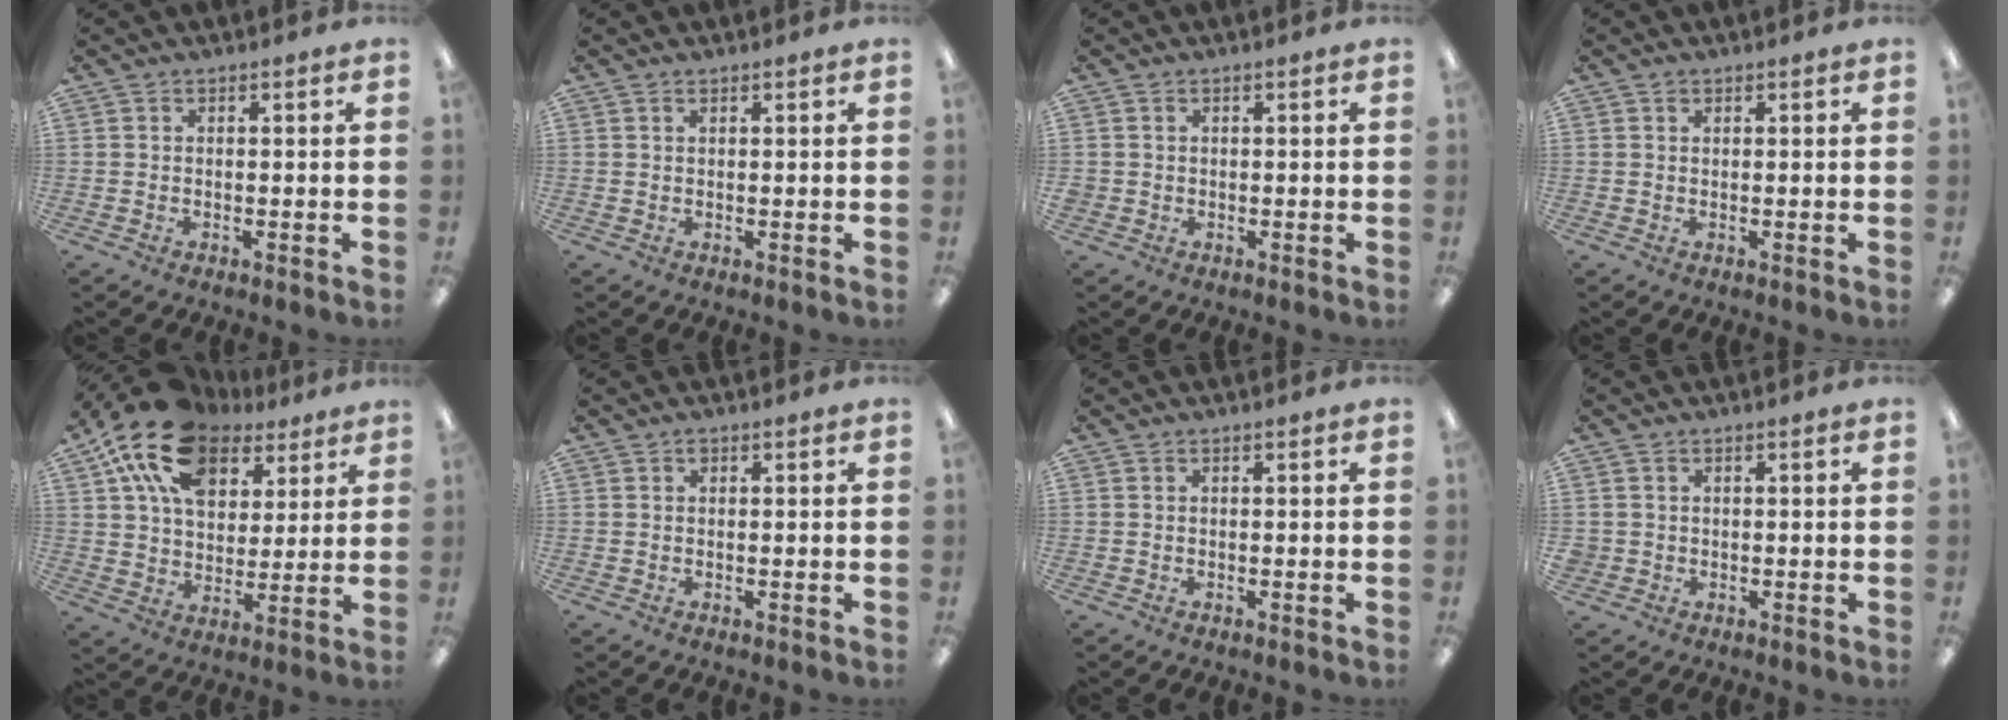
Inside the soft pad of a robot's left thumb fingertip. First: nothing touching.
{"total": 0.7, "force": [0.5, 0.3, 0.3], "torque": [-0.008, 0.001, 0.010]}
{"total": 1.0, "force": [0.1, 1.0, 0.1], "torque": [-0.002, 0.005, -0.001]}
{"total": 0.8, "force": [0.5, 0.5, 0.3], "torque": [-0.007, 0.002, 0.010]}
{"total": 19.0, "force": [11.6, 11.3, 10.0], "torque": [-0.194, -0.044, 0.212]}
{"total": 0.7, "force": [0.4, 0.4, 0.4], "torque": [-0.008, 0.003, 0.006]}
{"total": 0.0}
{"total": 1.4, "force": [0.2, 1.4, 0.1], "torque": [-0.004, 0.003, 0.001]}